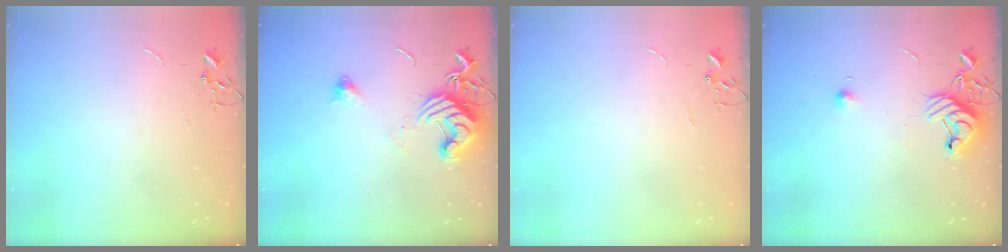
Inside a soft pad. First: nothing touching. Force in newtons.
{"total": 12.3, "press": 12.2, "slide": 1.6}
{"total": 0.0}
{"total": 10.3, "press": 10.2, "slide": 1.2}